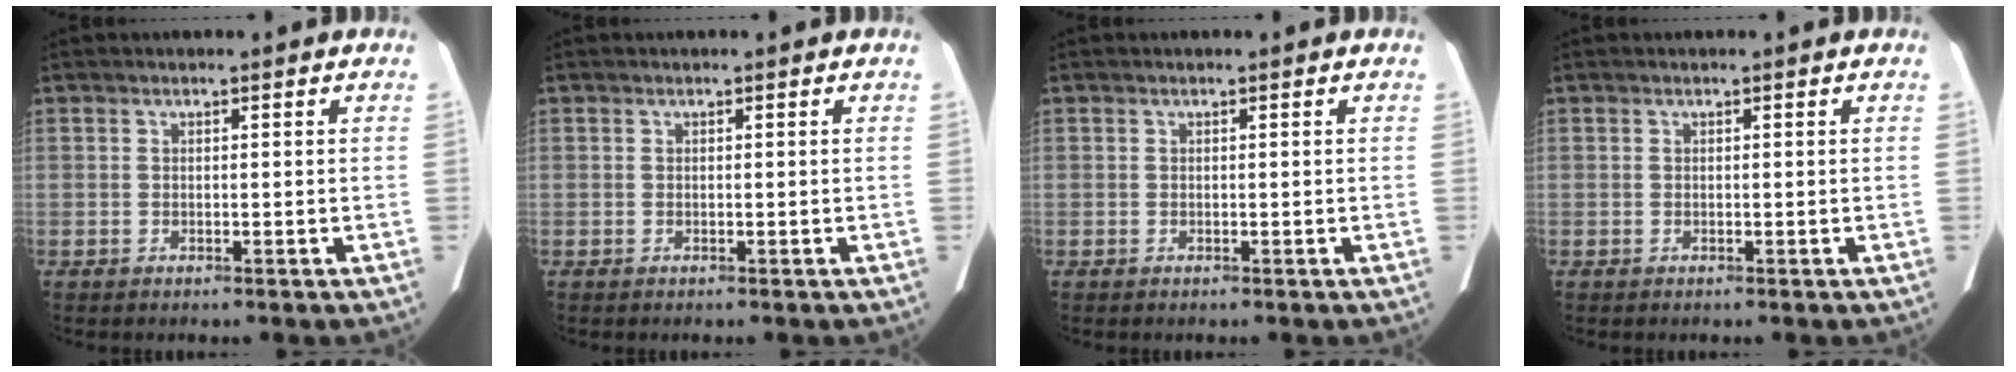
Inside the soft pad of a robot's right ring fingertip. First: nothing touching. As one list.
[{"total": 0.0}, {"total": 0.0}, {"total": 0.0}]